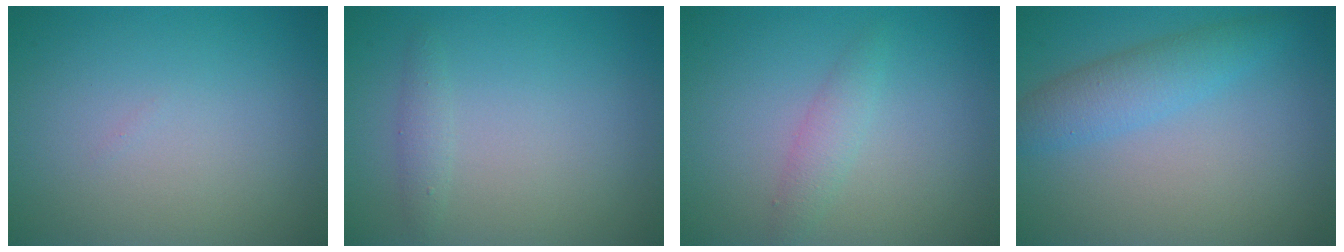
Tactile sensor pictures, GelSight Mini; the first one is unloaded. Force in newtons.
{"total": 1.1, "press": 1.1, "slide": 0.0}
{"total": 1.6, "press": 1.6, "slide": 0.0}
{"total": 3.2, "press": 3.2, "slide": 0.1}